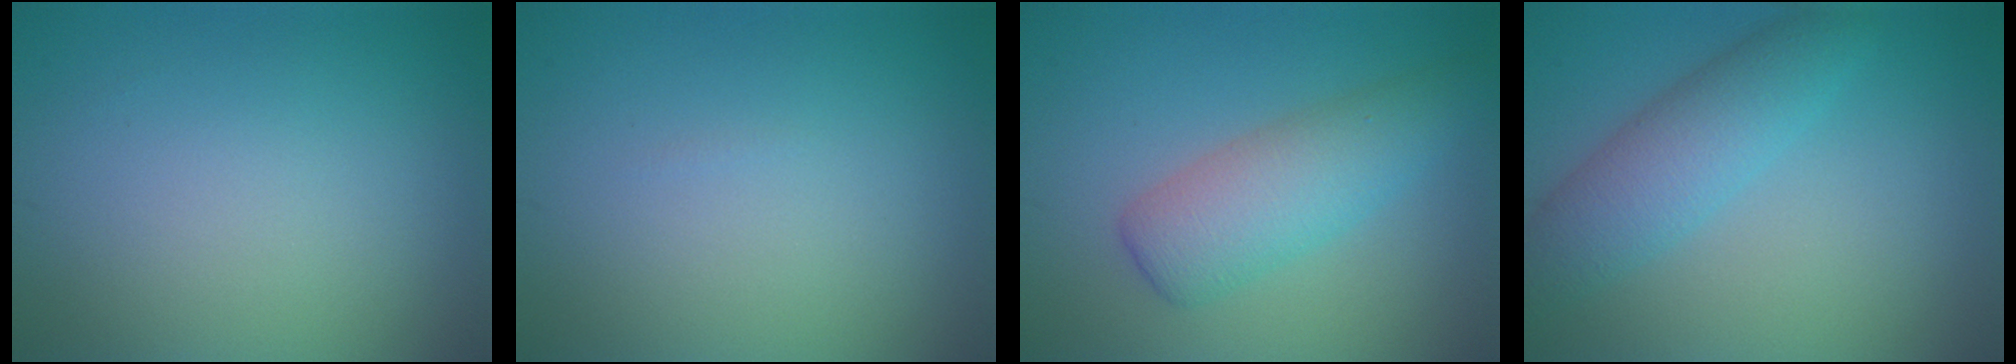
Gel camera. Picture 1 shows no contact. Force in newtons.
{"total": 0.0}
{"total": 4.8, "press": 4.8, "slide": 0.1}
{"total": 4.5, "press": 4.5, "slide": 0.2}